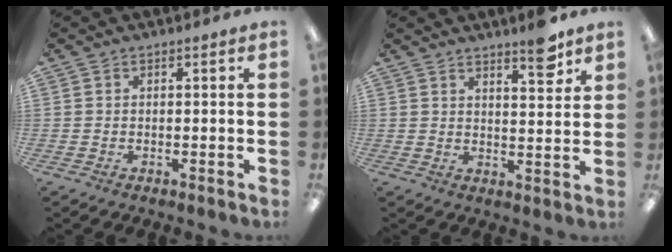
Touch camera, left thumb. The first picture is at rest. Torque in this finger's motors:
{"motor_torque": [-0.02, 0.05, -0.55, -0.04, 0.13]}